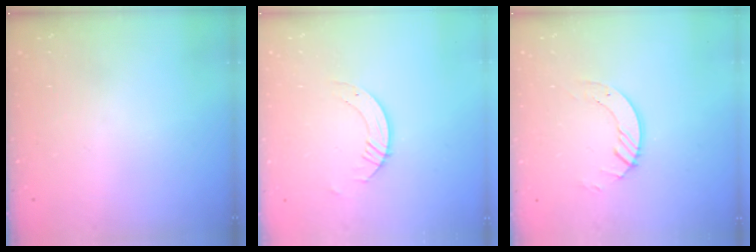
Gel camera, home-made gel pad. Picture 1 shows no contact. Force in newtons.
{"total": 3.7, "press": 3.6, "slide": 0.4}
{"total": 5.2, "press": 5.2, "slide": 0.3}